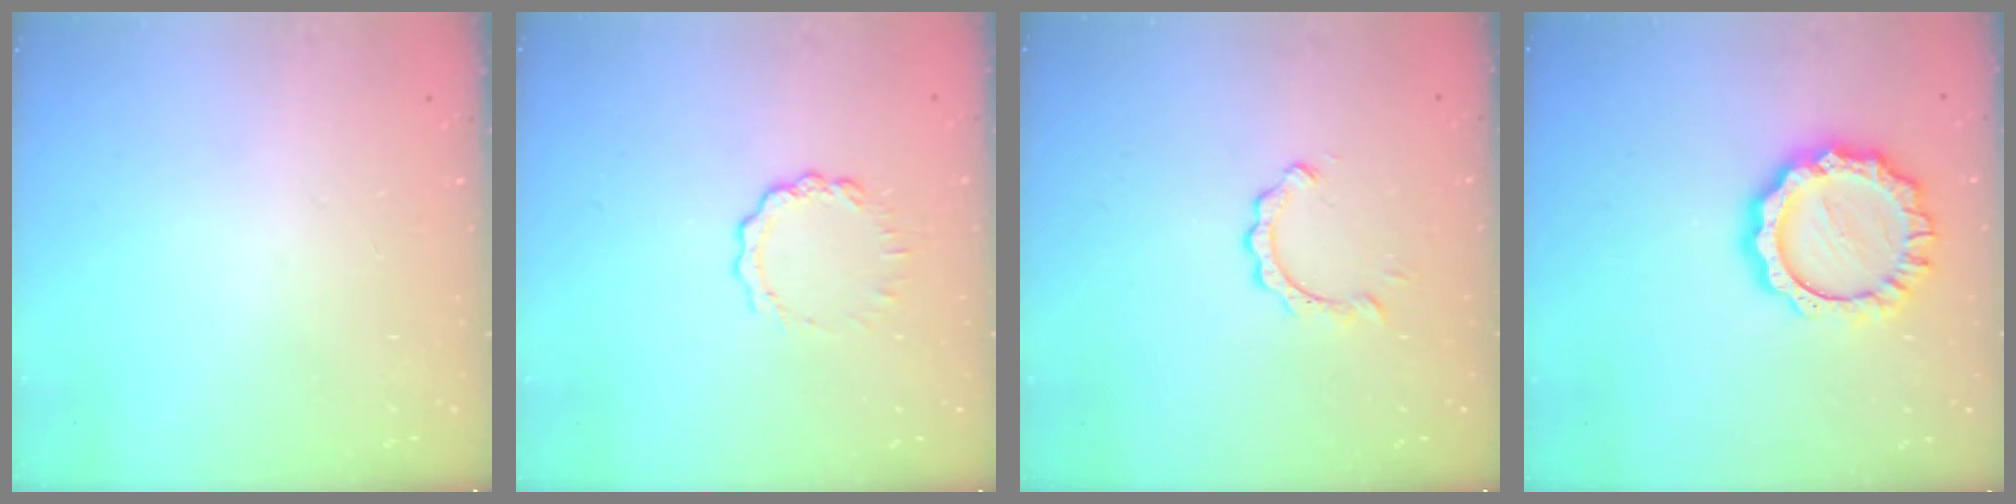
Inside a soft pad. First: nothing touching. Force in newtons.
{"total": 4.2, "press": 4.2, "slide": 0.5}
{"total": 2.8, "press": 2.7, "slide": 0.3}
{"total": 13.3, "press": 13.3, "slide": 1.1}